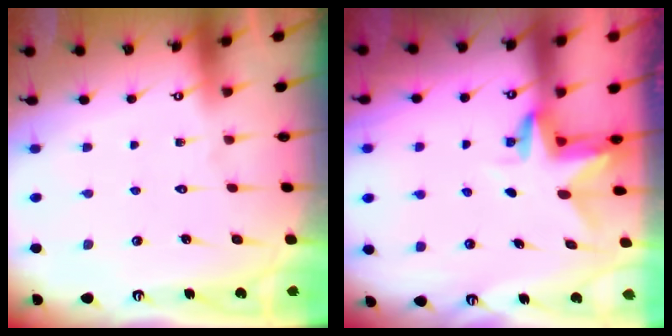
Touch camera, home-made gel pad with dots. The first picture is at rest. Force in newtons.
{"total": 3.1, "press": 3.1, "slide": 0.2}